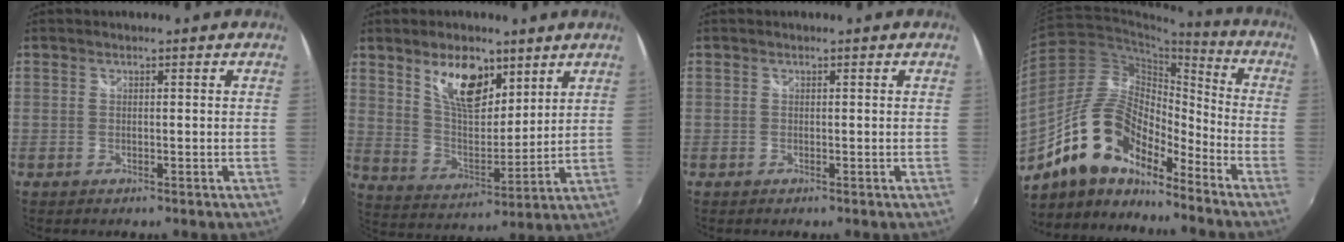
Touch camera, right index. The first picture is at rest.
{"total": 12.3, "force": [7.2, 5.9, 8.0], "torque": [-0.133, 0.000, 0.136]}
{"total": 0.0}
{"total": 15.8, "force": [-12.2, 6.3, 7.9], "torque": [-0.152, 0.012, -0.232]}